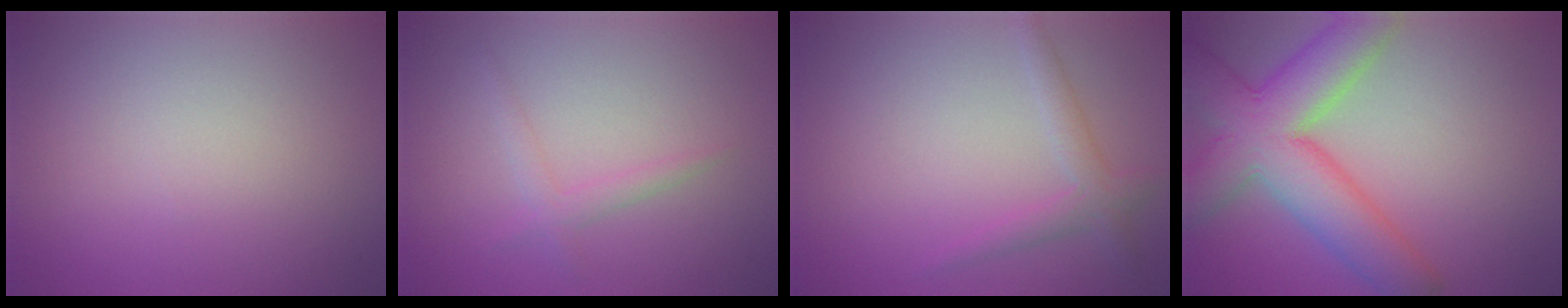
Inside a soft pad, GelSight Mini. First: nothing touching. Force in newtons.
{"total": 1.4, "press": 1.4, "slide": 0.0}
{"total": 2.0, "press": 2.0, "slide": 0.1}
{"total": 9.2, "press": 9.2, "slide": 0.5}